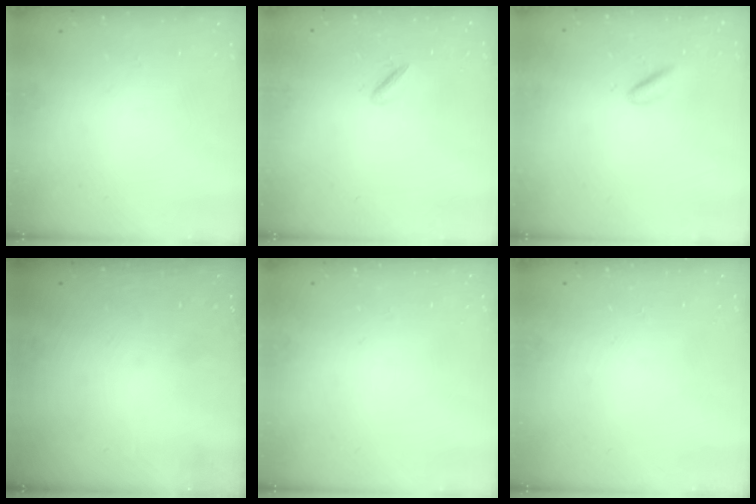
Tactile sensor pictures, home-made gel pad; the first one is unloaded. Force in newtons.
{"total": 2.1, "press": 2.0, "slide": 0.7}
{"total": 2.0, "press": 2.0, "slide": 0.3}
{"total": 0.0}
{"total": 0.0}
{"total": 0.0}